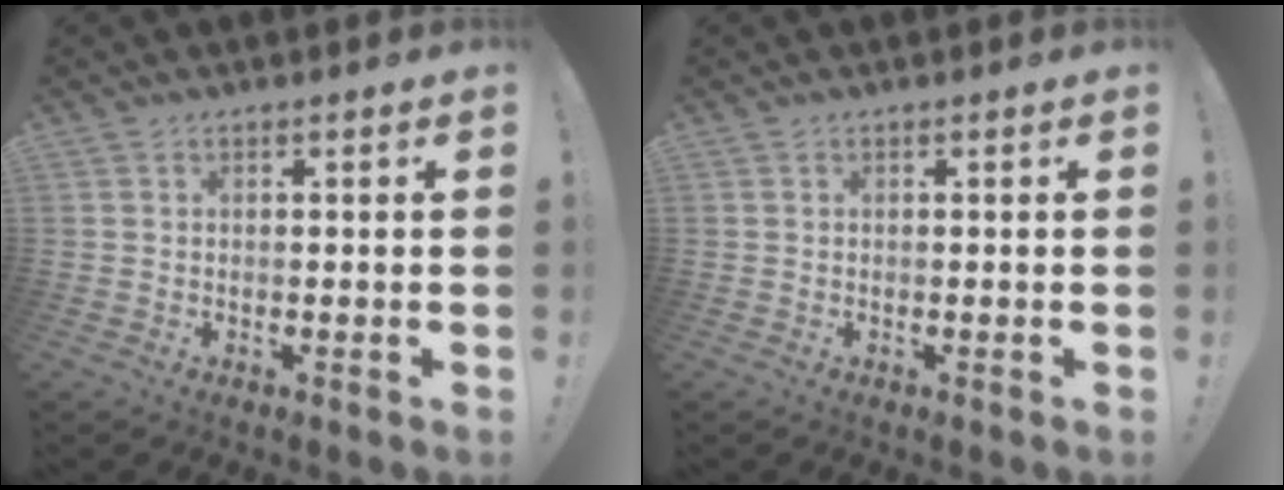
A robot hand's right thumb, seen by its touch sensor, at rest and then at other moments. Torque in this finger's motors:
{"motor_torque": [-0.11, 0.02, 0.13, -0.02, 0.00]}